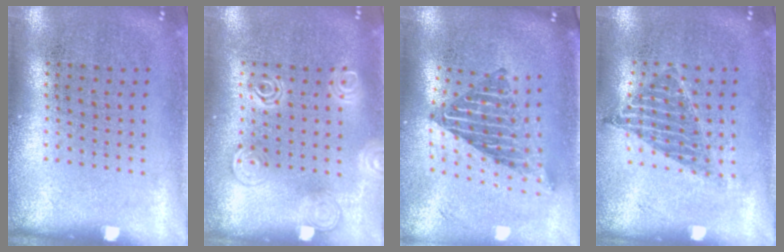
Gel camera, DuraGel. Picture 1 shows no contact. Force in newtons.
{"total": 2.5, "press": 2.4, "slide": 0.4}
{"total": 2.1, "press": 1.6, "slide": 1.4}
{"total": 0.9, "press": 0.8, "slide": 0.3}